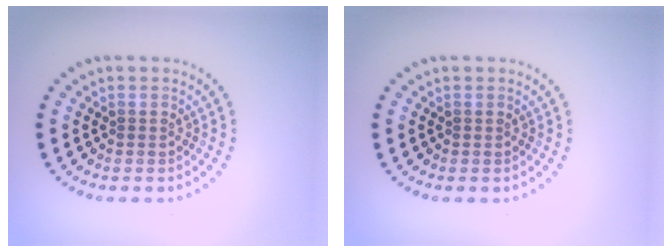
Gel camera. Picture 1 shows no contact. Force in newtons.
{"total": 0.0}